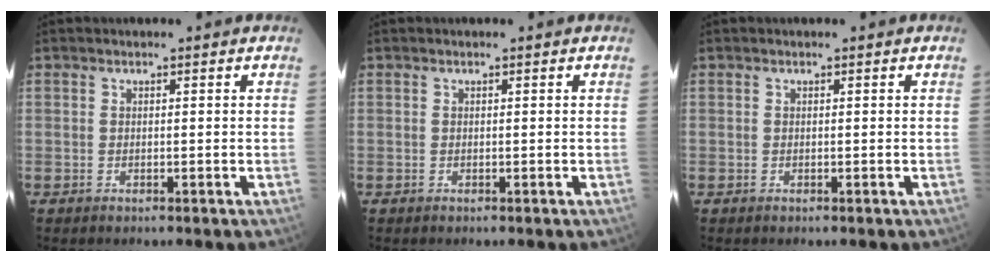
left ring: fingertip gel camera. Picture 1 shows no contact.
{"total": 0.0}
{"total": 0.0}